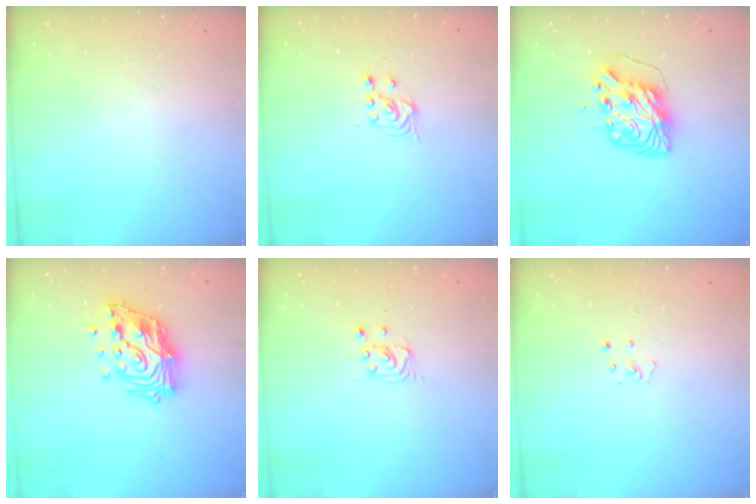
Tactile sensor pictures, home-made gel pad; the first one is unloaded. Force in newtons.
{"total": 3.0, "press": 2.6, "slide": 1.3}
{"total": 11.0, "press": 10.9, "slide": 1.6}
{"total": 17.3, "press": 17.1, "slide": 2.1}
{"total": 2.9, "press": 2.9, "slide": 0.4}
{"total": 2.6, "press": 2.6, "slide": 0.2}